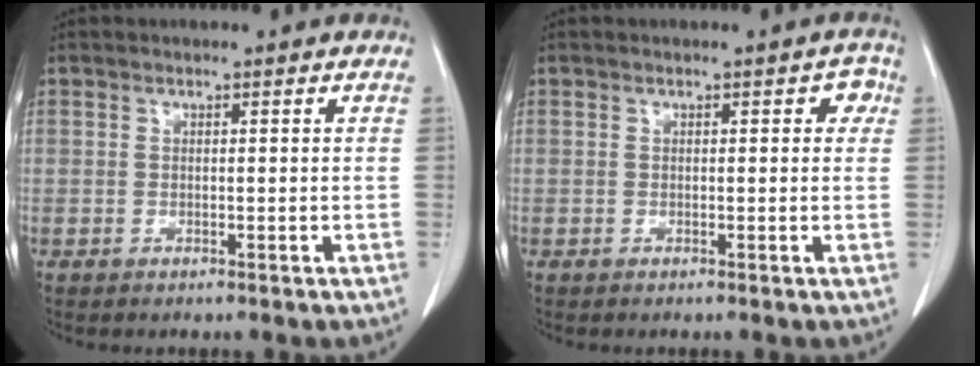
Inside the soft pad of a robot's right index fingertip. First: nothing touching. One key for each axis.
{"total": 2.0, "fx": 0.5, "fy": 1.2, "fz": 1.5, "tx": -0.007, "ty": 0.014, "tz": 0.001}